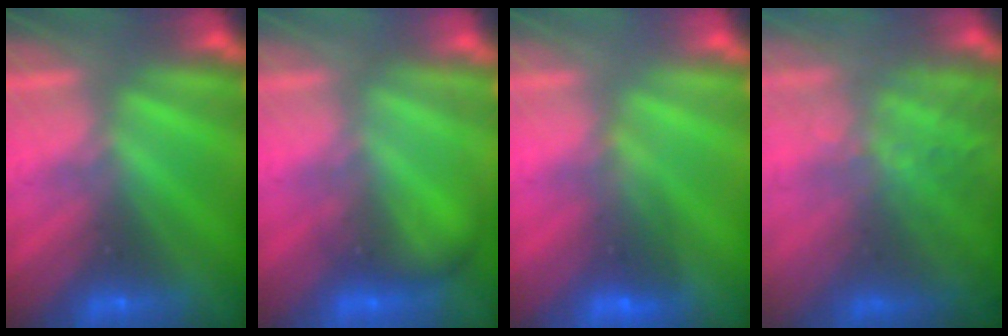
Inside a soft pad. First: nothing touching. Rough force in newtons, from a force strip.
{"total": 1.8}
{"total": 1.6}
{"total": 7.6}